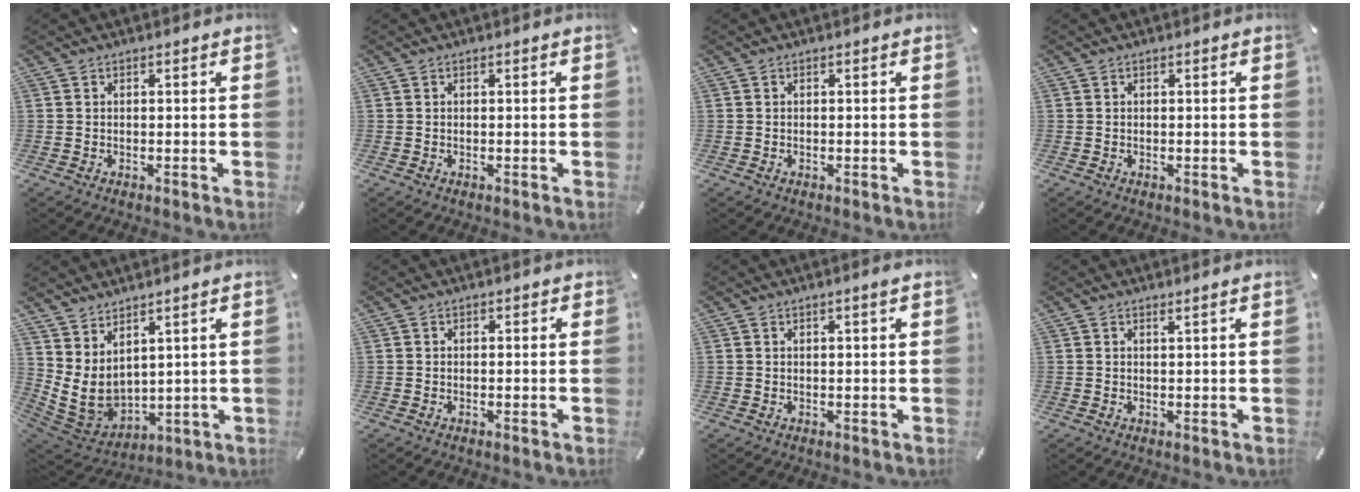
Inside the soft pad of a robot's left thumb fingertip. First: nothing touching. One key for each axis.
{"total": 0.0}
{"total": 0.0}
{"total": 0.0}
{"total": 8.2, "fx": 3.5, "fy": 6.6, "fz": 3.5, "tx": -0.082, "ty": -0.034, "tz": 0.076}
{"total": 0.5, "fx": 0.0, "fy": 0.5, "fz": 0.2, "tx": -0.003, "ty": 0.003, "tz": 0.000}
{"total": 1.4, "fx": 0.7, "fy": 0.2, "fz": 1.2, "tx": -0.024, "ty": 0.001, "tz": 0.011}
{"total": 0.9, "fx": 0.8, "fy": -0.1, "fz": 0.5, "tx": -0.008, "ty": -0.002, "tz": 0.014}